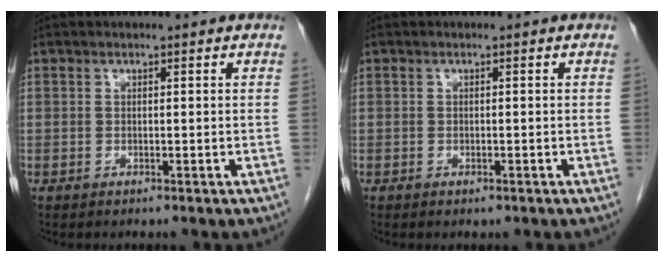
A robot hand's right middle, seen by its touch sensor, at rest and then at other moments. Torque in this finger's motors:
{"motor_torque": [-0.27, 0.01, -0.04, 0.00]}